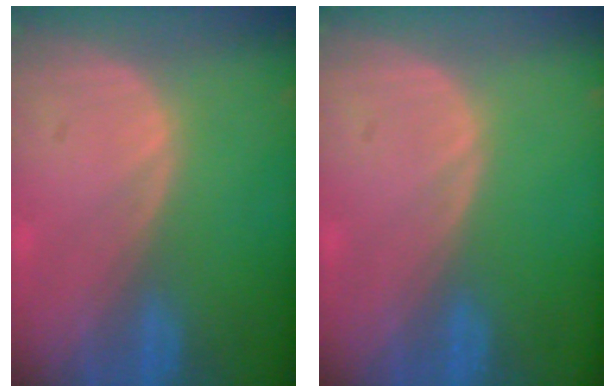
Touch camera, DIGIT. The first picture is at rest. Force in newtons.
{"total": 0.0}